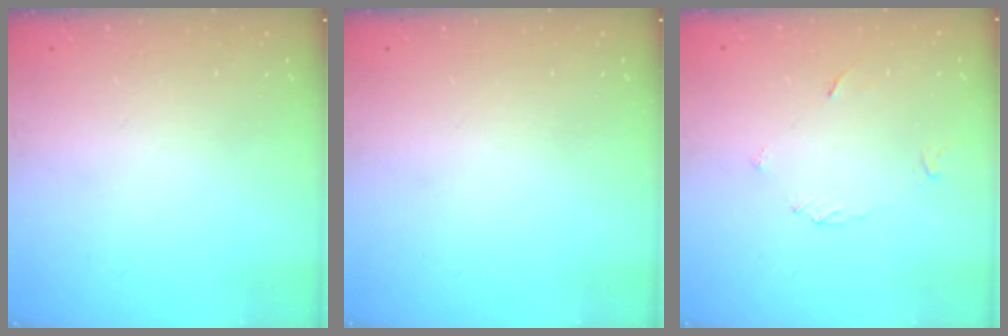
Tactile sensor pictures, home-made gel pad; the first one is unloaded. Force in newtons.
{"total": 0.0}
{"total": 3.7, "press": 3.7, "slide": 0.3}